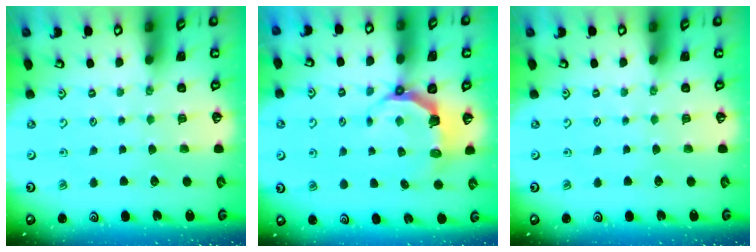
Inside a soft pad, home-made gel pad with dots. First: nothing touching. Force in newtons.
{"total": 5.3, "press": 3.5, "slide": 4.0}
{"total": 0.0}